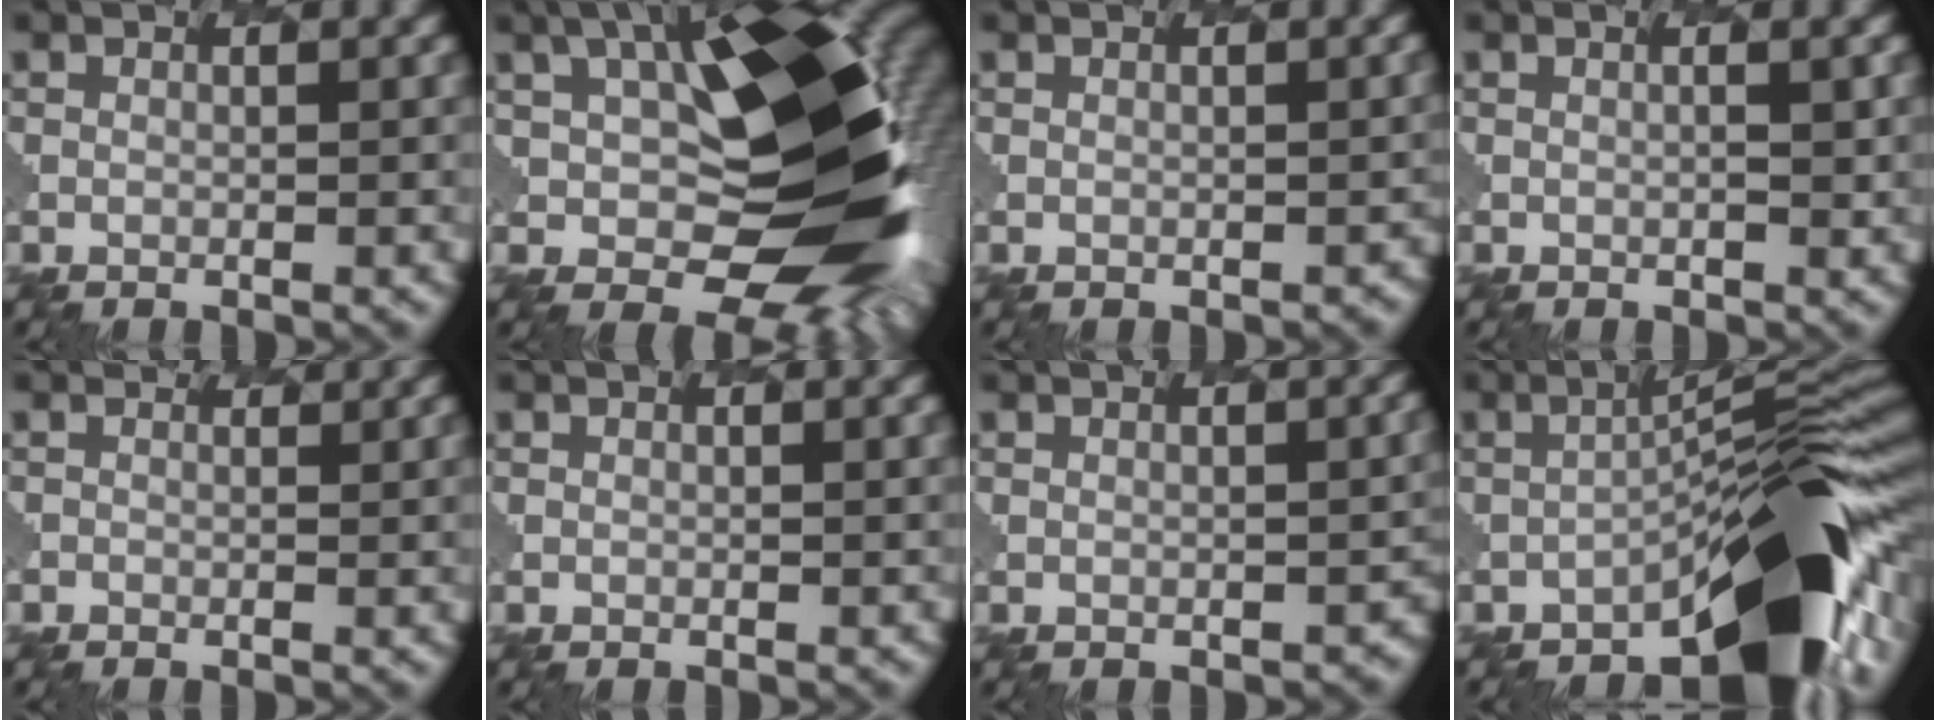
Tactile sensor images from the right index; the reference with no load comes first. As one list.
[{"total": 15.6, "force": [2.9, 9.8, 11.8], "torque": [-0.182, -0.013, 0.065]}, {"total": 1.3, "force": [-0.4, 0.8, 1.0], "torque": [-0.021, -0.010, 0.002]}, {"total": 0.6, "force": [0.3, -0.1, 0.5], "torque": [-0.015, 0.000, 0.000]}, {"total": 0.9, "force": [-0.1, 0.9, 0.1], "torque": [-0.002, 0.003, -0.010]}, {"total": 0.0}, {"total": 2.5, "force": [-0.7, 1.4, 2.0], "torque": [-0.032, -0.014, -0.001]}, {"total": 9.2, "force": [-5.6, 2.0, 7.0], "torque": [-0.114, 0.017, -0.116]}]